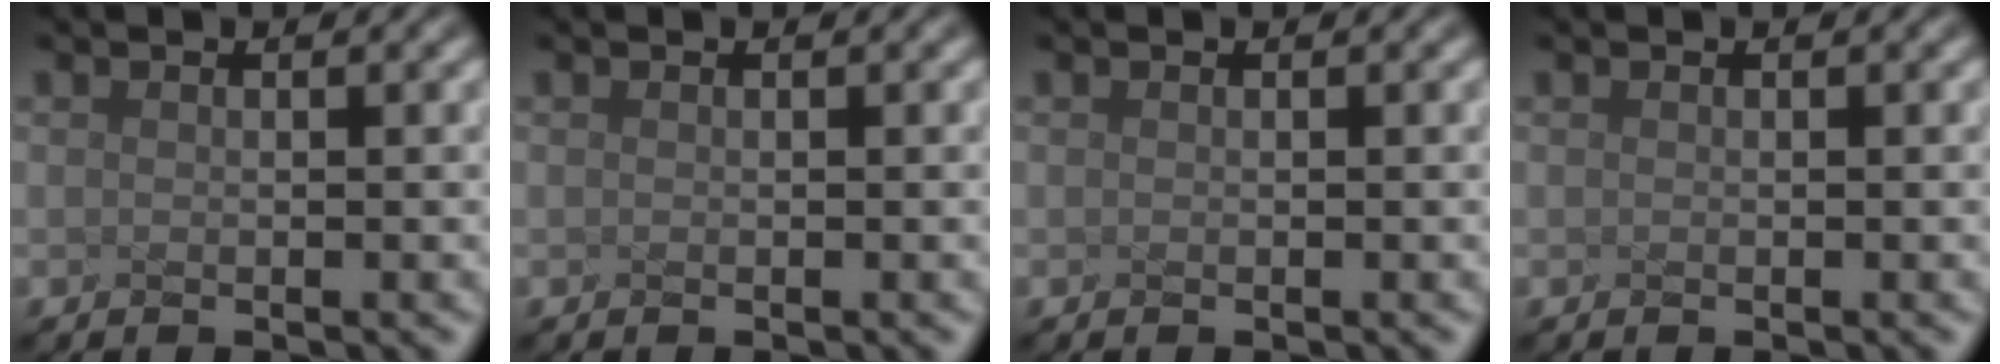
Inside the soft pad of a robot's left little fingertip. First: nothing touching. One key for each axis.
{"total": 0.0}
{"total": 0.0}
{"total": 0.0}